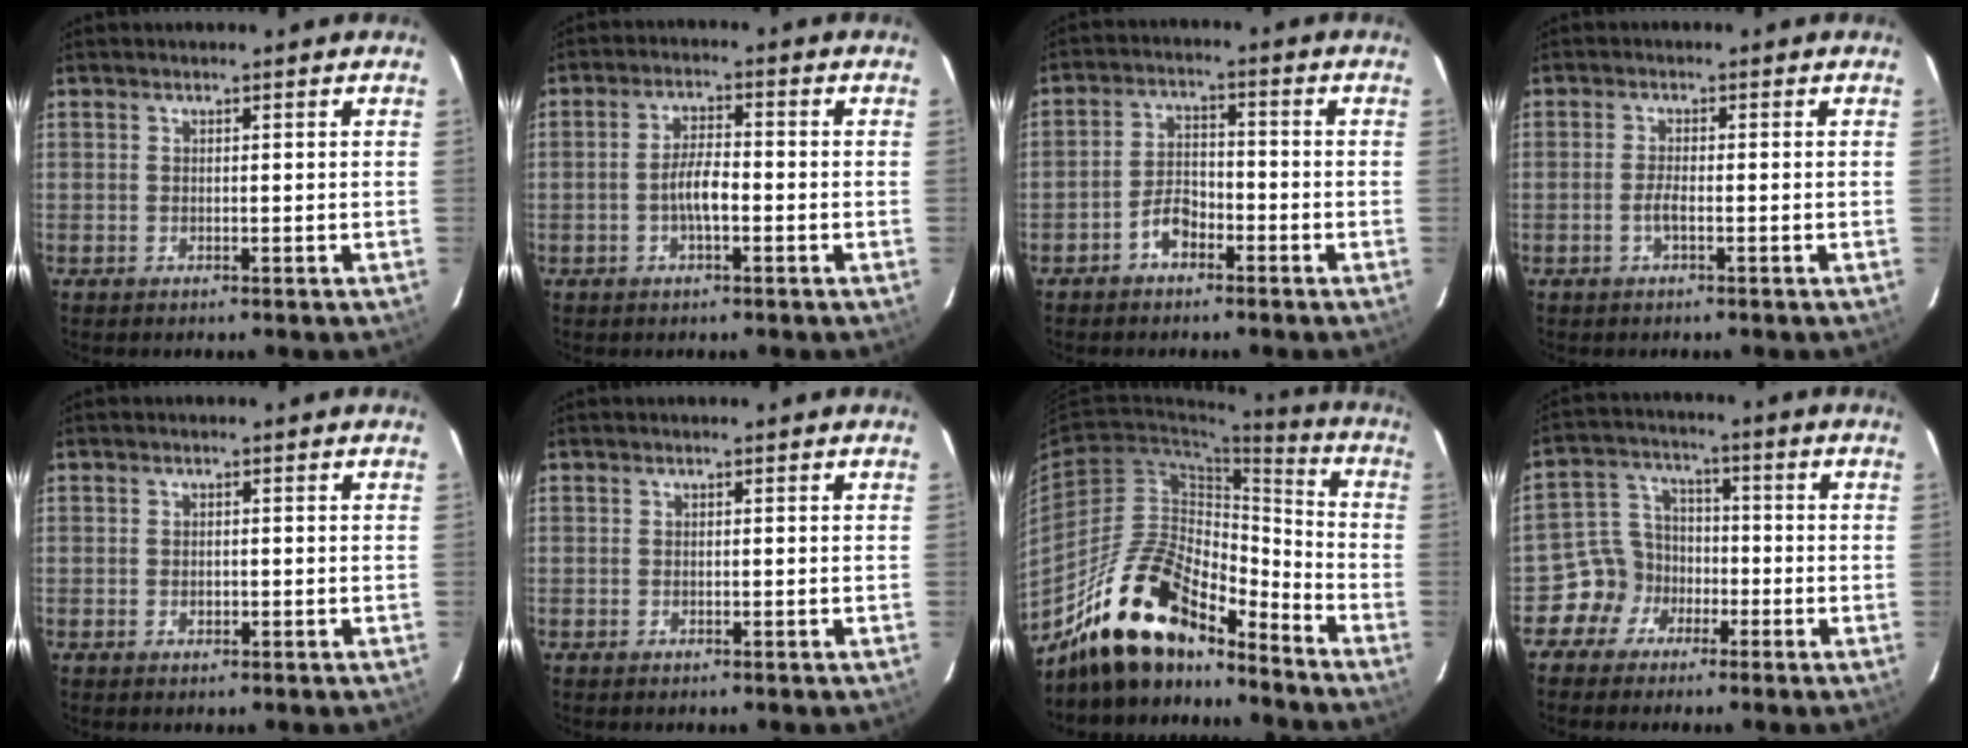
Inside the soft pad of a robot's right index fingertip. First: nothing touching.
{"total": 4.5, "force": [-1.5, 1.2, 4.1], "torque": [-0.080, 0.007, -0.027]}
{"total": 4.8, "force": [-3.1, 2.6, 2.5], "torque": [-0.052, 0.016, -0.054]}
{"total": 2.1, "force": [-0.9, 0.3, 1.9], "torque": [-0.039, 0.000, -0.019]}
{"total": 1.2, "force": [-0.3, 1.0, 0.7], "torque": [-0.010, 0.002, -0.005]}
{"total": 0.0}
{"total": 19.1, "force": [-15.3, 6.6, 9.3], "torque": [-0.173, 0.018, -0.273]}
{"total": 7.1, "force": [-3.8, 6.0, 0.7], "torque": [-0.020, 0.034, -0.075]}